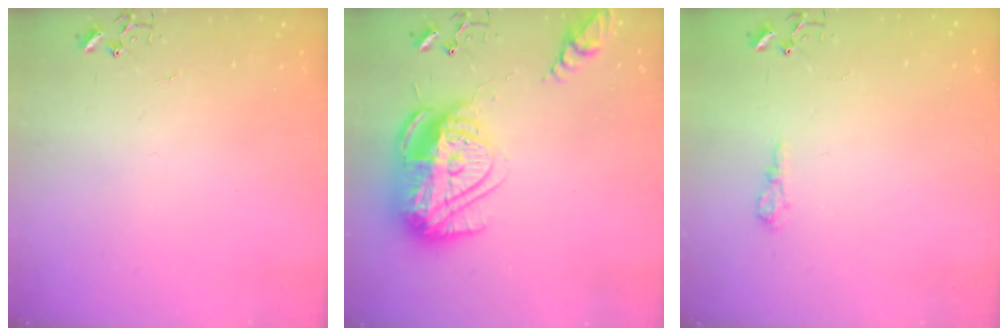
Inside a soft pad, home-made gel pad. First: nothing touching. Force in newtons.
{"total": 18.9, "press": 18.9, "slide": 1.6}
{"total": 6.5, "press": 6.5, "slide": 0.7}